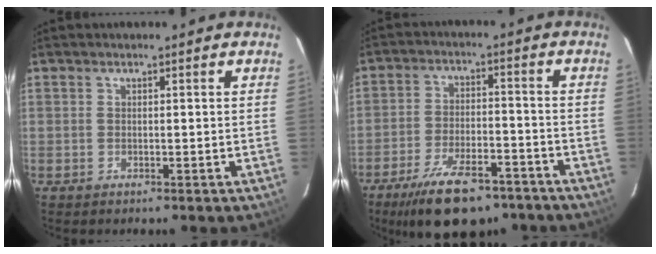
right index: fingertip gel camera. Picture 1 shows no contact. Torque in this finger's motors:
{"motor_torque": [1.10, -1.04, 0.61, 0.13]}